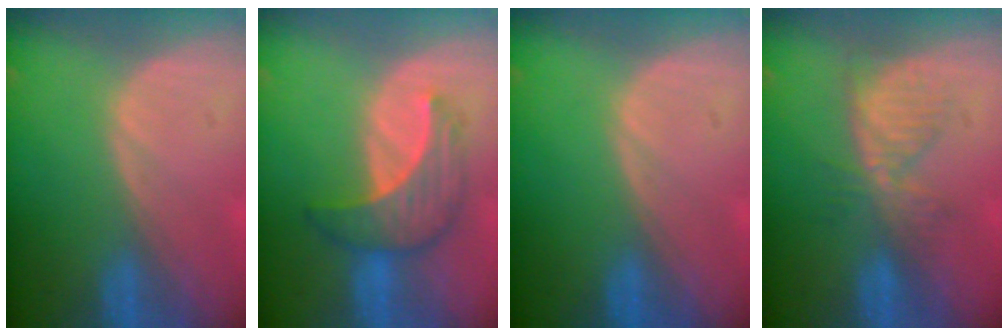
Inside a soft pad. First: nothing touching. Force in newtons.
{"total": 6.9, "press": 6.7, "slide": 1.5}
{"total": 0.0}
{"total": 5.4, "press": 5.3, "slide": 0.6}